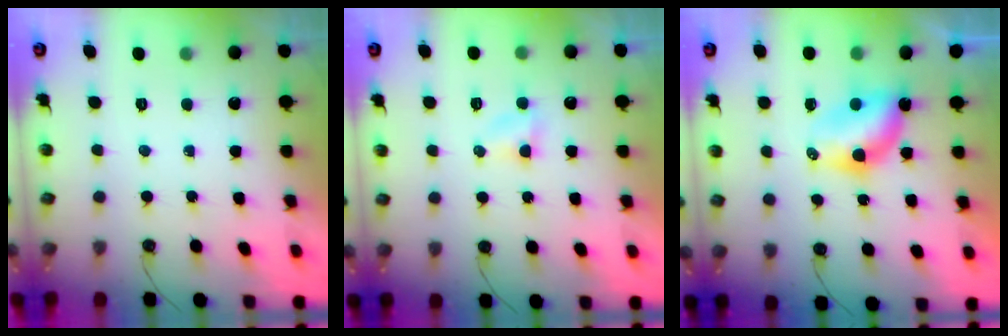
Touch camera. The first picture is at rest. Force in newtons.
{"total": 3.0, "press": 3.0, "slide": 0.3}
{"total": 6.4, "press": 6.4, "slide": 0.2}